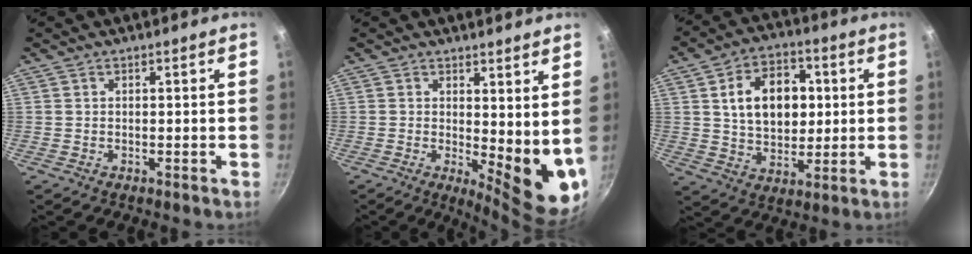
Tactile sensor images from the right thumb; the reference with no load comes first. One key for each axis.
{"total": 10.5, "fx": 1.7, "fy": 4.2, "fz": 9.5, "tx": -0.104, "ty": -0.034, "tz": 0.029}
{"total": 14.5, "fx": 2.6, "fy": 10.1, "fz": 10.1, "tx": -0.123, "ty": 0.002, "tz": 0.041}